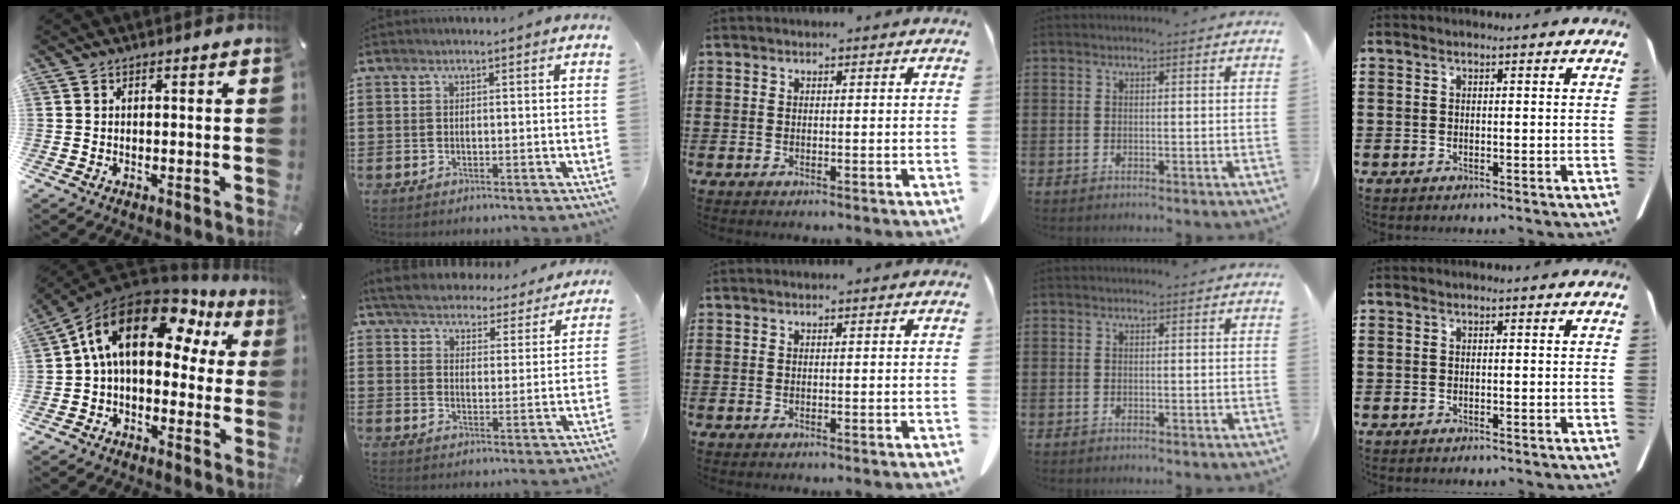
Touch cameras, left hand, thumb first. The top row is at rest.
{"thumb": {"total": 18.3, "force": [6.3, 10.4, 13.7], "torque": [-0.241, -0.020, 0.104]}, "index": {"total": 5.4, "force": [5.4, 0.4, 0.5], "torque": [-0.040, -0.038, 0.092]}}